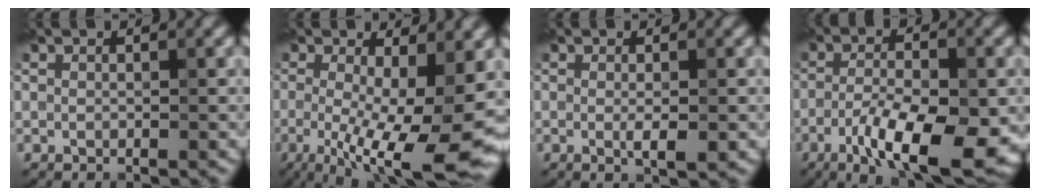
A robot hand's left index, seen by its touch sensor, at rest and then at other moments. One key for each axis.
{"total": 12.5, "fx": -2.0, "fy": 3.4, "fz": 11.9, "tx": -0.167, "ty": -0.015, "tz": -0.025}
{"total": 1.7, "fx": -0.2, "fy": 0.3, "fz": 1.7, "tx": -0.028, "ty": -0.005, "tz": -0.004}
{"total": 9.8, "fx": -4.2, "fy": 3.0, "fz": 8.4, "tx": -0.140, "ty": -0.008, "tz": -0.074}